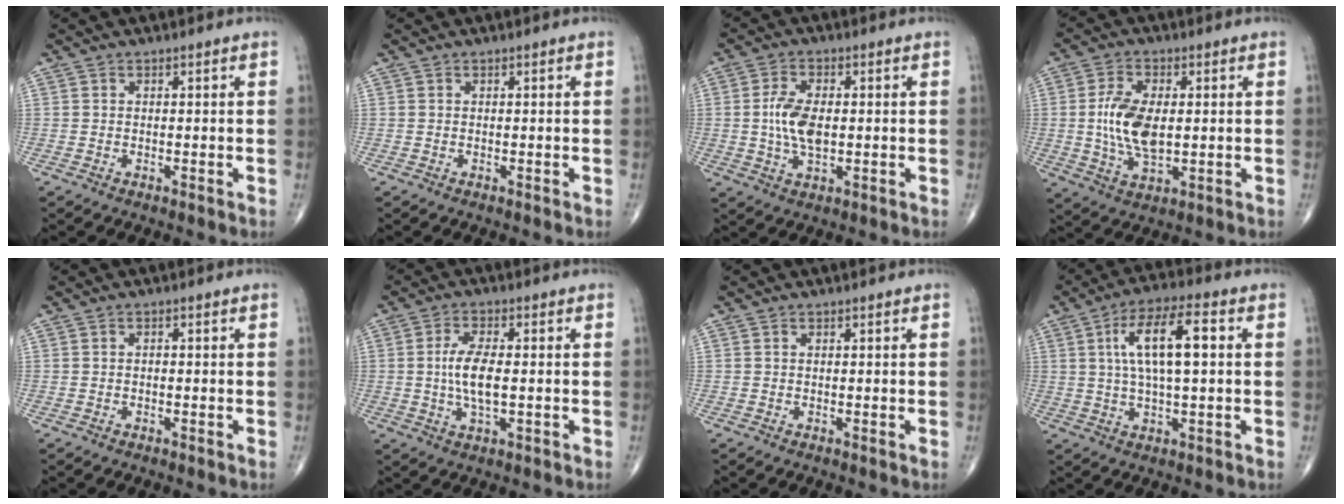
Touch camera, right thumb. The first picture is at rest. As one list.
[{"total": 0.0}, {"total": 7.5, "force": [0.0, 3.9, 6.4], "torque": [-0.126, -0.002, 0.000]}, {"total": 10.5, "force": [0.4, 5.5, 8.9], "torque": [-0.174, -0.007, 0.012]}, {"total": 0.5, "force": [-0.1, 0.3, 0.4], "torque": [-0.006, 0.000, -0.002]}, {"total": 7.3, "force": [-0.1, 2.9, 6.7], "torque": [-0.137, -0.003, -0.006]}, {"total": 0.0}, {"total": 12.2, "force": [2.4, 3.9, 11.3], "torque": [-0.207, 0.014, 0.039]}]